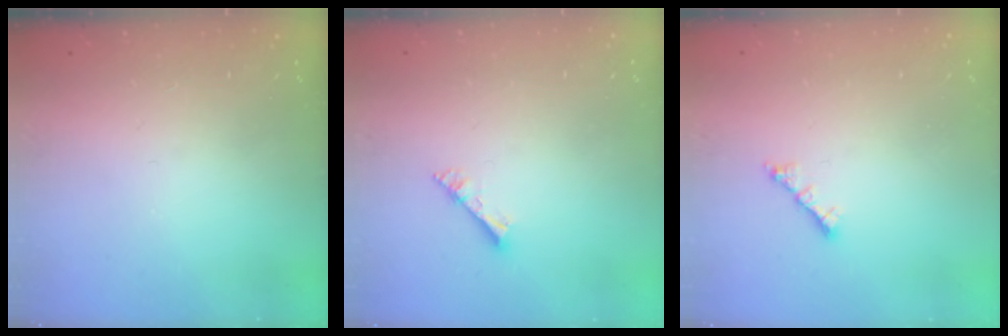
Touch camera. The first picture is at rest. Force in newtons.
{"total": 3.4, "press": 3.4, "slide": 0.3}
{"total": 2.0, "press": 1.9, "slide": 0.5}